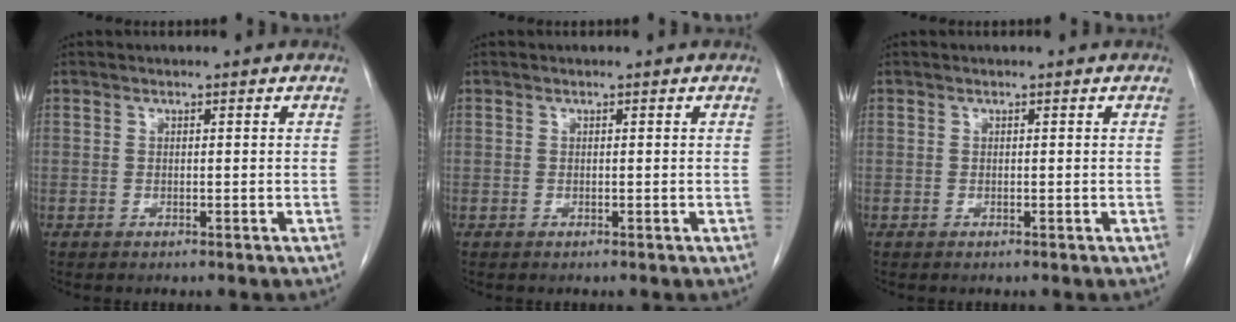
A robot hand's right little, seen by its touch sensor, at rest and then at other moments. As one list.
[{"total": 0.0}, {"total": 0.0}]